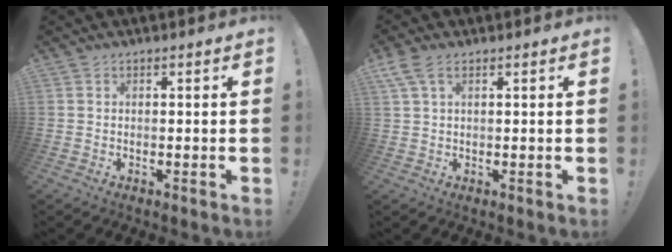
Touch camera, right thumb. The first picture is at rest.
{"total": 4.5, "force": [2.1, 2.0, 3.4], "torque": [-0.072, 0.003, 0.044]}